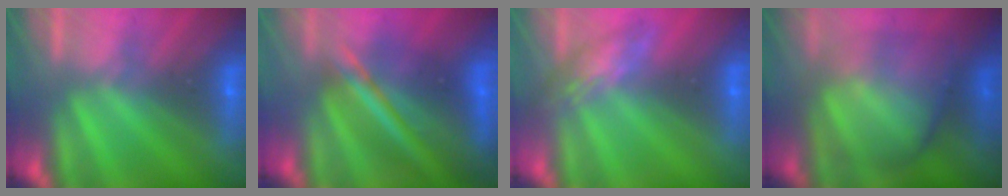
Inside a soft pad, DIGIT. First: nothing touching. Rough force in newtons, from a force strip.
{"total": 9.3}
{"total": 2.5}
{"total": 7.3}